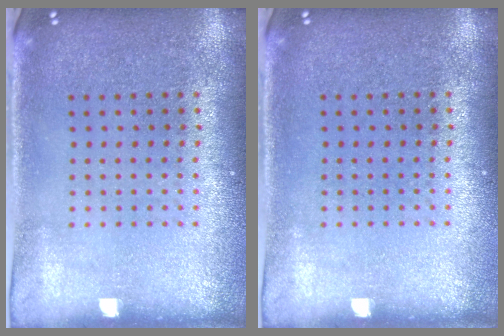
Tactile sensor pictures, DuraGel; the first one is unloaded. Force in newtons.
{"total": 0.0}